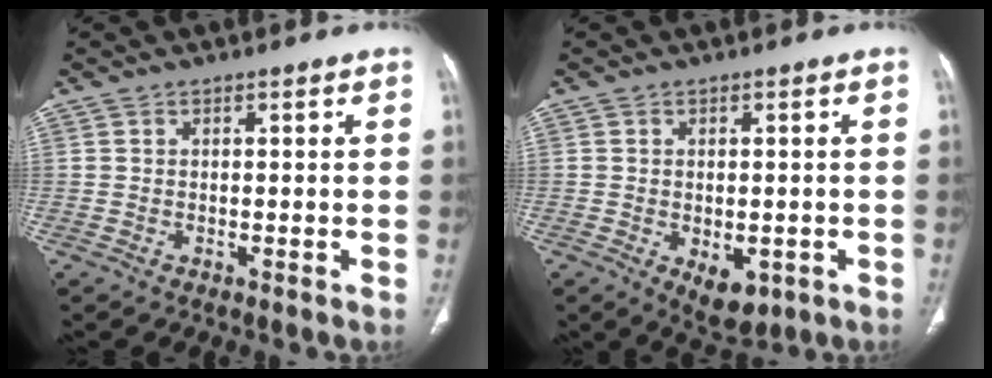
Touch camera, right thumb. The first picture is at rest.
{"total": 6.0, "force": [-1.8, 3.5, 4.4], "torque": [-0.052, -0.003, -0.011]}